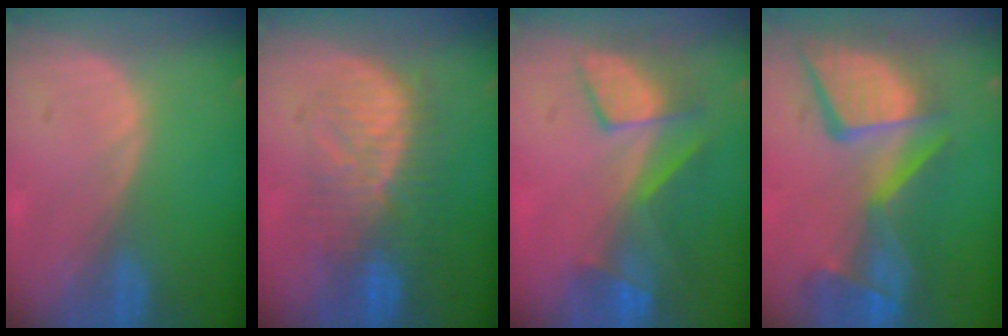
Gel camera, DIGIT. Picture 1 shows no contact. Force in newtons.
{"total": 9.1, "press": 8.7, "slide": 2.7}
{"total": 8.0, "press": 7.4, "slide": 3.0}
{"total": 13.8, "press": 11.1, "slide": 8.1}